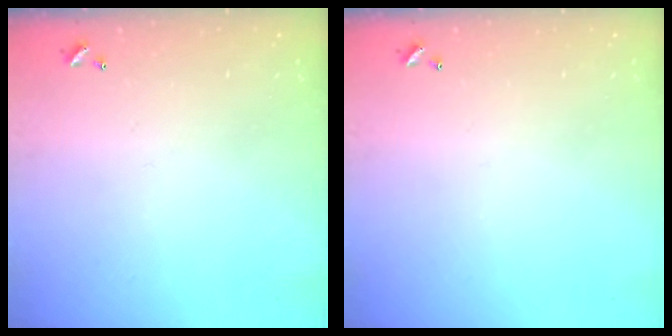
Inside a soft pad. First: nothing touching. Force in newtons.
{"total": 0.0}